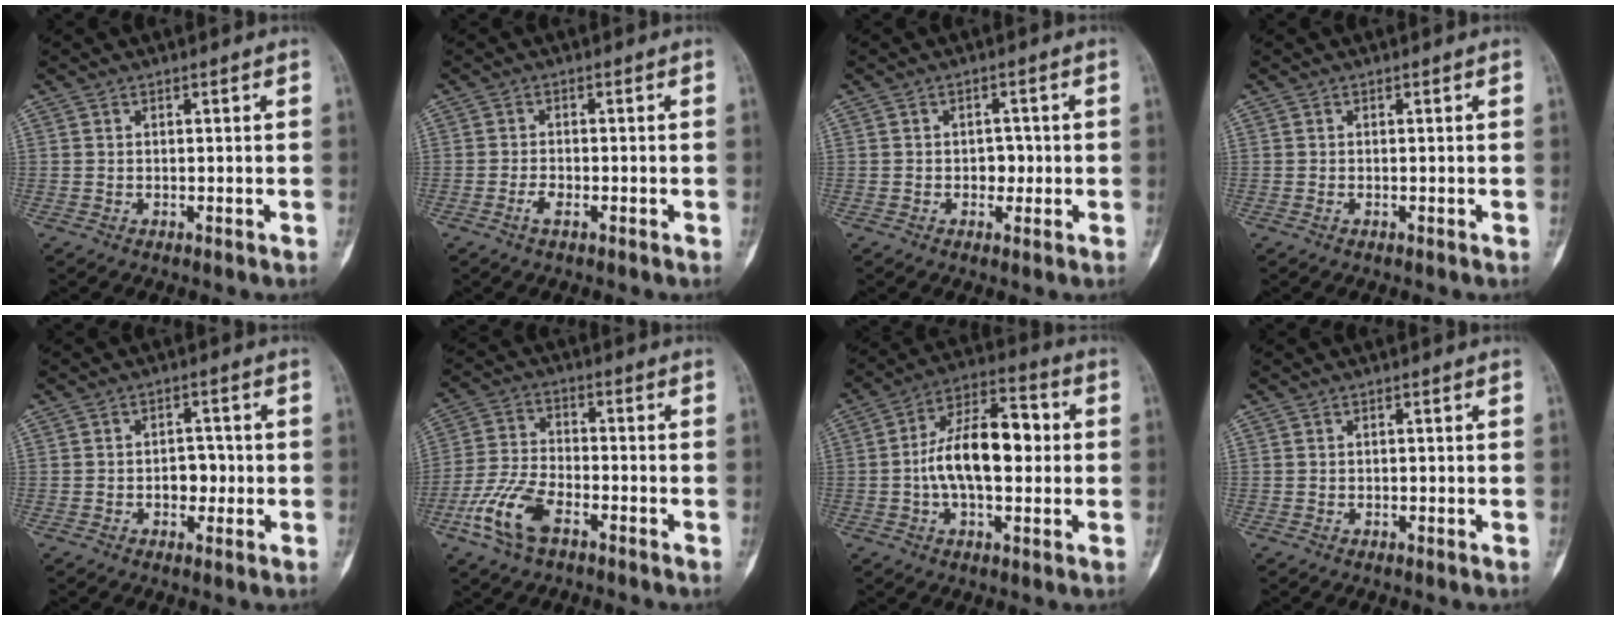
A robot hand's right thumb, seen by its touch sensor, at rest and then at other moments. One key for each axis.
{"total": 2.1, "fx": -1.1, "fy": 0.9, "fz": 1.5, "tx": -0.032, "ty": 0.005, "tz": -0.025}
{"total": 2.8, "fx": -0.3, "fy": 2.2, "fz": 1.8, "tx": -0.002, "ty": 0.008, "tz": -0.009}
{"total": 0.0}
{"total": 4.1, "fx": -0.8, "fy": 3.0, "fz": 2.8, "tx": -0.012, "ty": 0.013, "tz": -0.015}
{"total": 10.2, "fx": -5.3, "fy": 4.8, "fz": 7.2, "tx": -0.163, "ty": 0.020, "tz": -0.105}
{"total": 15.2, "fx": -0.1, "fy": 7.8, "fz": 13.0, "tx": -0.207, "ty": 0.036, "tz": -0.012}
{"total": 0.0}